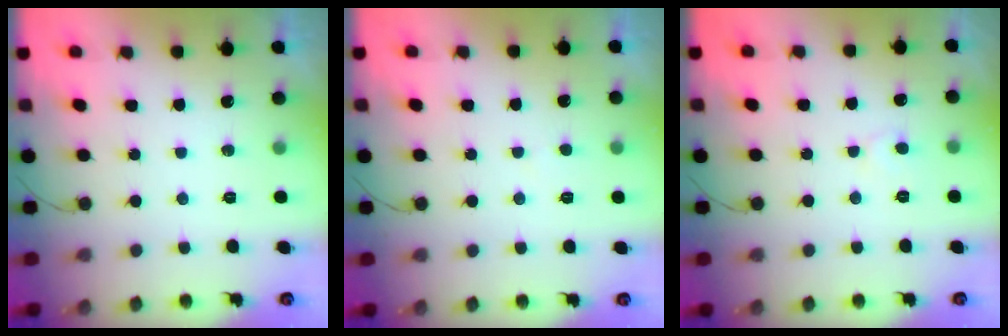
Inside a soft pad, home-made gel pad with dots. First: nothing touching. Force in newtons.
{"total": 1.7, "press": 1.7, "slide": 0.2}
{"total": 4.4, "press": 4.3, "slide": 0.5}